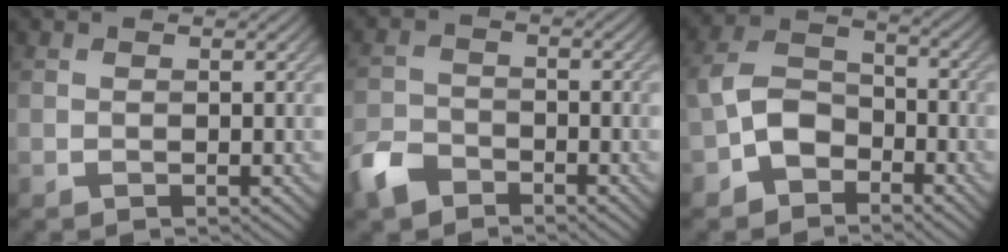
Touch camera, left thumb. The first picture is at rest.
{"total": 4.8, "force": [-3.5, 2.6, 1.9], "torque": [-0.045, -0.005, -0.081]}
{"total": 6.0, "force": [-3.1, 4.0, 3.4], "torque": [-0.070, 0.006, -0.073]}